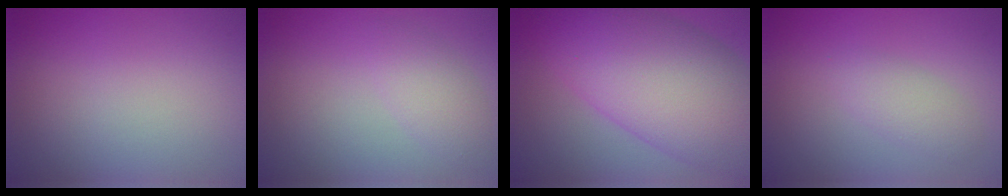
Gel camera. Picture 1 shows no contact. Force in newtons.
{"total": 2.4, "press": 2.4, "slide": 0.2}
{"total": 12.4, "press": 12.4, "slide": 0.4}
{"total": 2.0, "press": 2.0, "slide": 0.1}